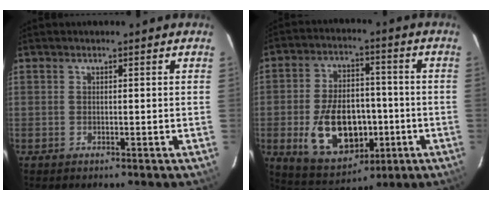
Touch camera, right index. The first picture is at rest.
{"total": 16.0, "force": [-3.8, 10.2, 11.8], "torque": [-0.235, 0.005, -0.039]}